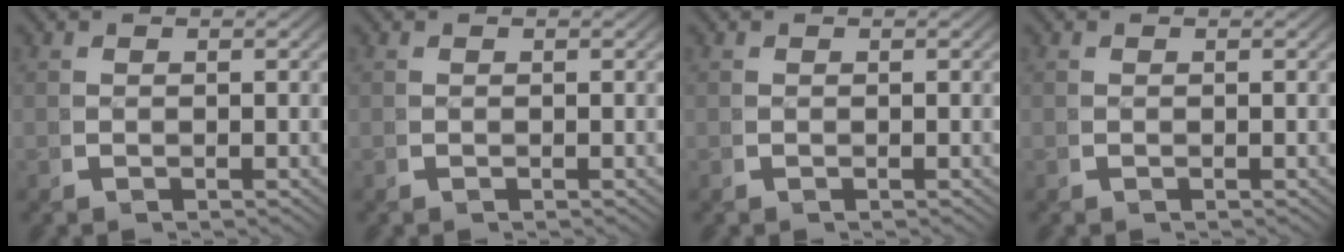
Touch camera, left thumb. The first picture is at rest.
{"total": 0.0}
{"total": 0.0}
{"total": 0.0}